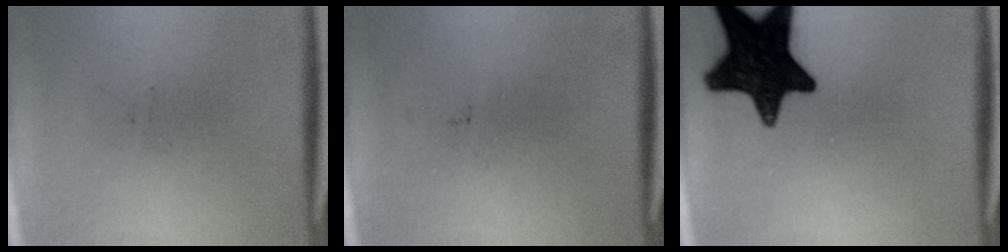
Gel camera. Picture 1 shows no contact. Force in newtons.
{"total": 0.0}
{"total": 16.7}